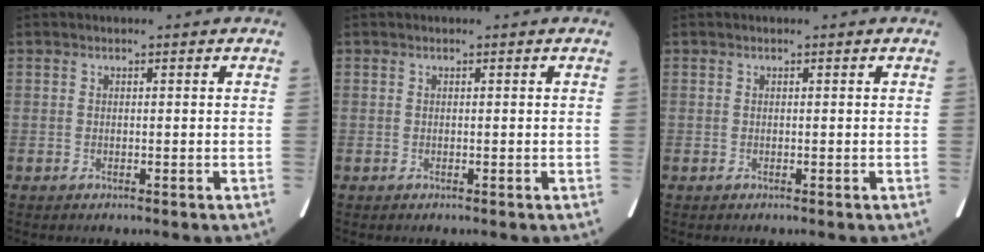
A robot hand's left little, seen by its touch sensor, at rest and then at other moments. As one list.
[{"total": 0.0}, {"total": 0.0}]